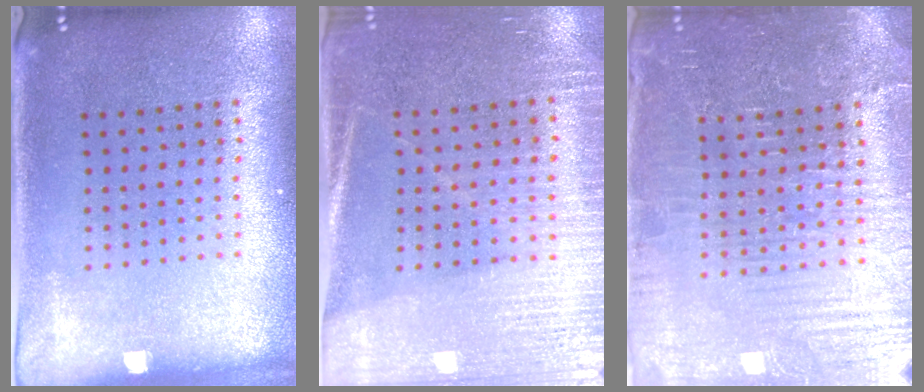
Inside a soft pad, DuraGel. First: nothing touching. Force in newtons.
{"total": 3.3, "press": 2.9, "slide": 1.5}
{"total": 4.4, "press": 4.2, "slide": 1.2}